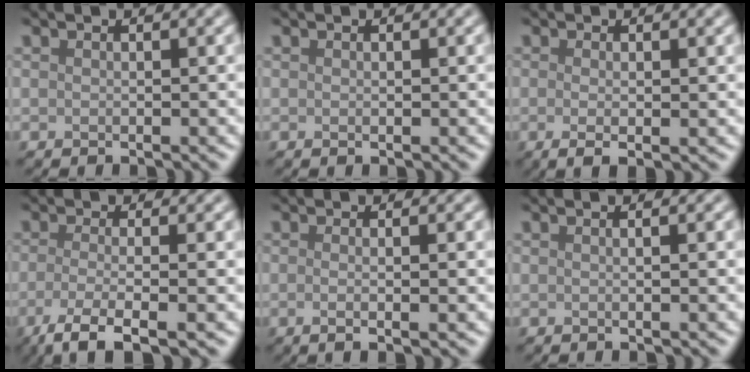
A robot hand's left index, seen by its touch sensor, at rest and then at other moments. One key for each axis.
{"total": 0.0}
{"total": 2.1, "fx": -0.2, "fy": 0.4, "fz": 2.0, "tx": -0.035, "ty": -0.007, "tz": -0.003}
{"total": 4.5, "fx": -2.1, "fy": 1.1, "fz": 3.8, "tx": -0.066, "ty": -0.010, "tz": -0.054}
{"total": 2.9, "fx": -0.1, "fy": 1.0, "fz": 2.7, "tx": -0.029, "ty": -0.003, "tz": -0.015}
{"total": 1.2, "fx": 0.2, "fy": 0.5, "fz": 1.1, "tx": -0.011, "ty": -0.001, "tz": -0.006}